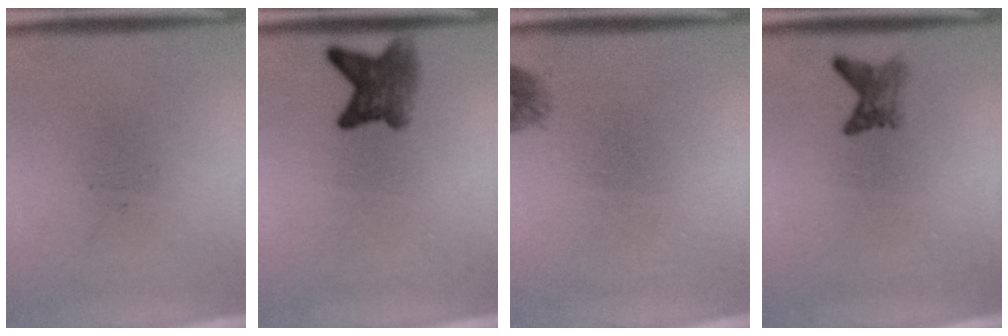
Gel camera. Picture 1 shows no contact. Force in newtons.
{"total": 4.2}
{"total": 1.2}
{"total": 1.9}